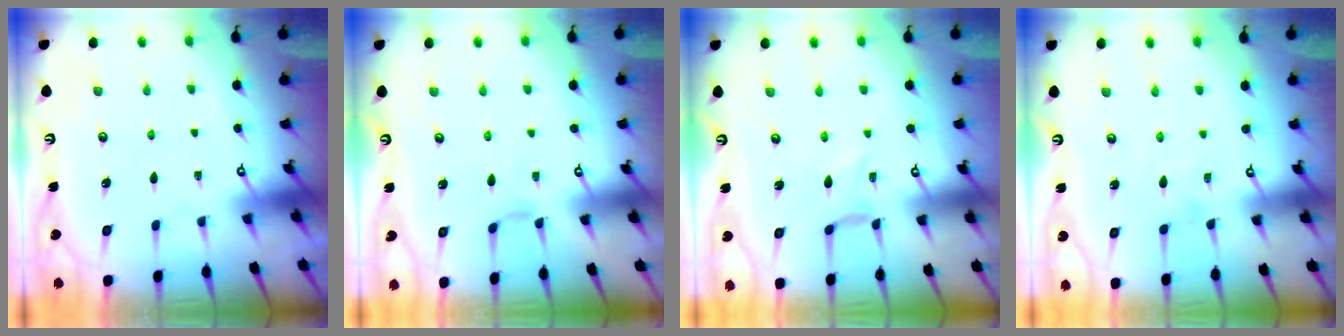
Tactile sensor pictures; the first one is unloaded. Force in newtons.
{"total": 2.2, "press": 2.2, "slide": 0.5}
{"total": 0.0}
{"total": 0.0}